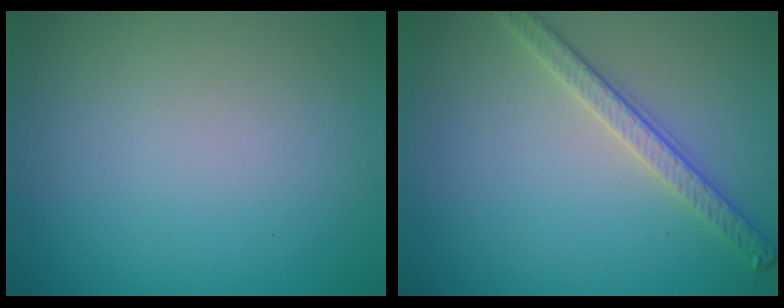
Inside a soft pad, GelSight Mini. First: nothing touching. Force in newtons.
{"total": 2.8, "press": 2.7, "slide": 0.7}